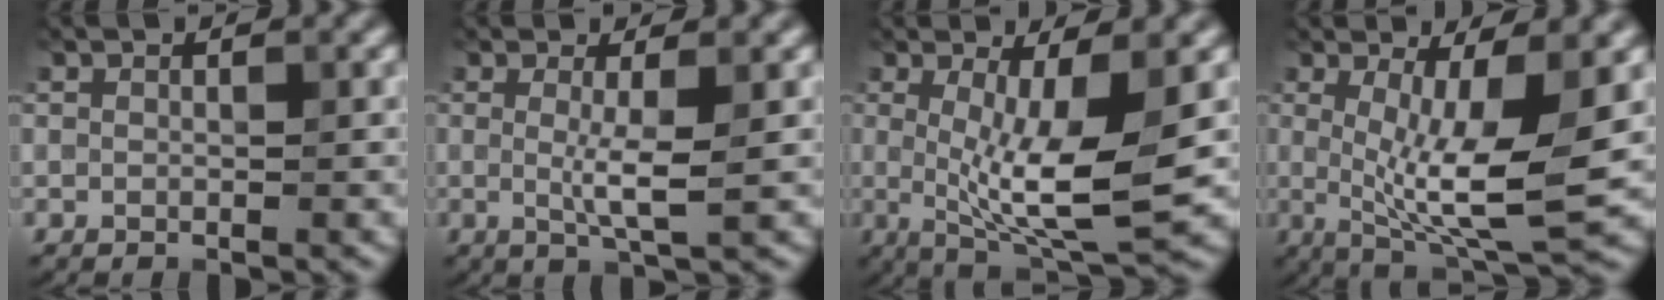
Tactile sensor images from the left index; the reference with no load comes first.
{"total": 2.9, "force": [0.2, 0.4, 2.9], "torque": [-0.053, -0.009, 0.001]}
{"total": 8.1, "force": [-0.2, 2.0, 7.9], "torque": [-0.136, -0.018, 0.001]}
{"total": 8.9, "force": [-0.2, 2.3, 8.6], "torque": [-0.148, -0.015, 0.000]}